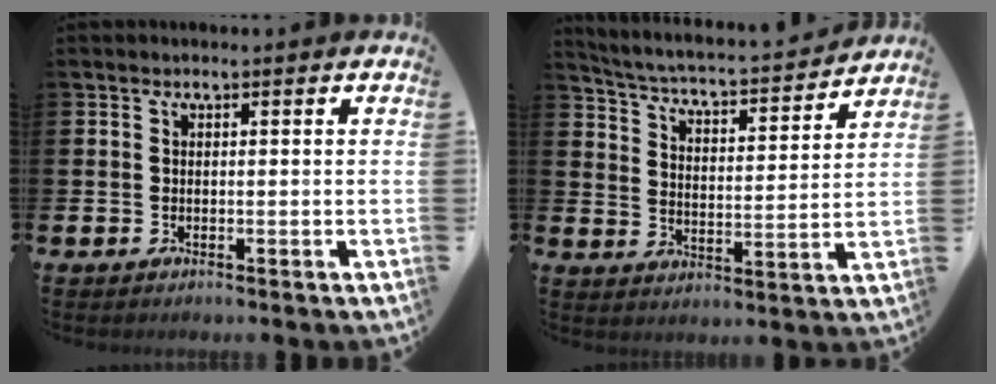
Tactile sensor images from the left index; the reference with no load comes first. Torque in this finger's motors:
{"motor_torque": [0.84, -1.30, 0.08, 0.05]}